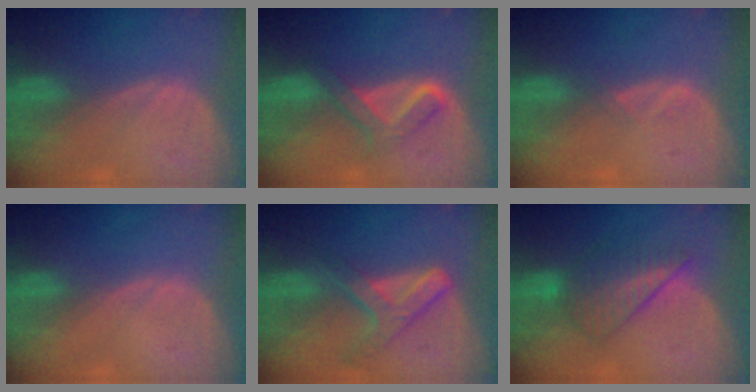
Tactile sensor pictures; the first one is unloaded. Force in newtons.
{"total": 5.2, "press": 5.2, "slide": 0.4}
{"total": 1.0, "press": 0.9, "slide": 0.5}
{"total": 0.0}
{"total": 7.2, "press": 6.1, "slide": 3.9}
{"total": 6.4, "press": 6.3, "slide": 0.7}